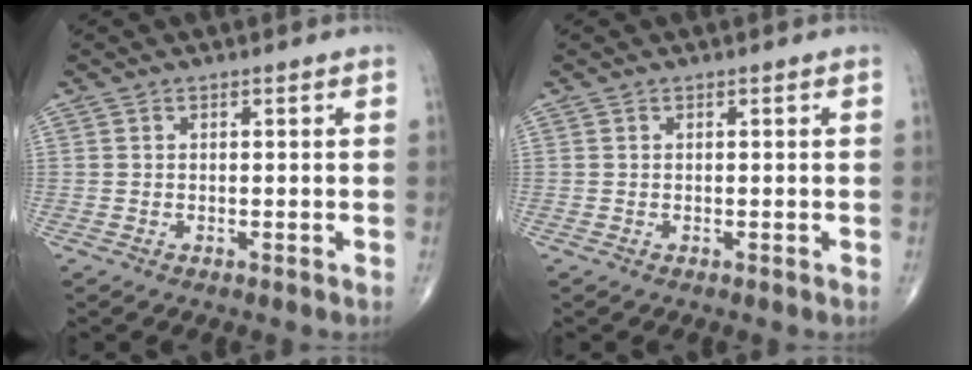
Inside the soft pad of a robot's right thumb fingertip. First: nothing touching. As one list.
[{"total": 0.0}]